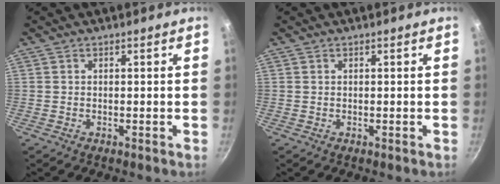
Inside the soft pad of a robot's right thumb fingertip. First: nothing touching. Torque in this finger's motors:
{"motor_torque": [0.00, 0.00, 0.06, -0.05, 0.00]}